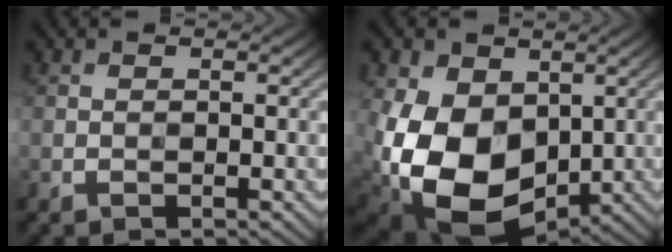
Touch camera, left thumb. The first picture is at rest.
{"total": 14.6, "force": [-0.3, 10.9, 9.8], "torque": [-0.230, -0.028, -0.005]}